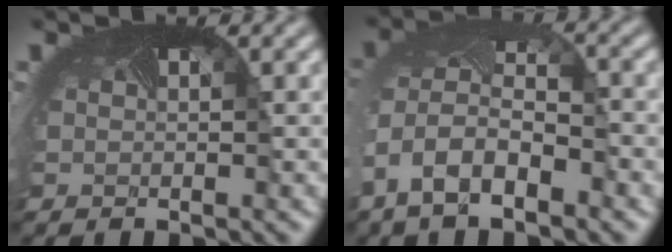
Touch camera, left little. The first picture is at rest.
{"total": 8.4, "force": [-3.9, 5.0, 5.5], "torque": [-0.125, -0.029, -0.053]}